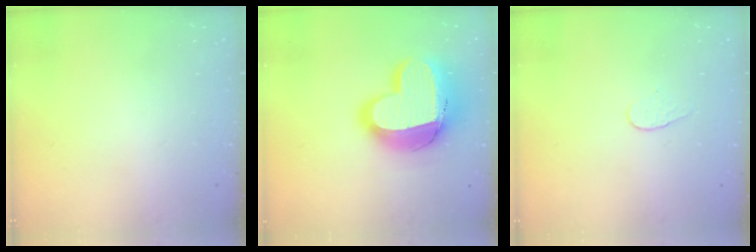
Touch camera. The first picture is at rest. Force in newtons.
{"total": 18.9, "press": 18.9, "slide": 1.6}
{"total": 4.1, "press": 4.1, "slide": 0.3}